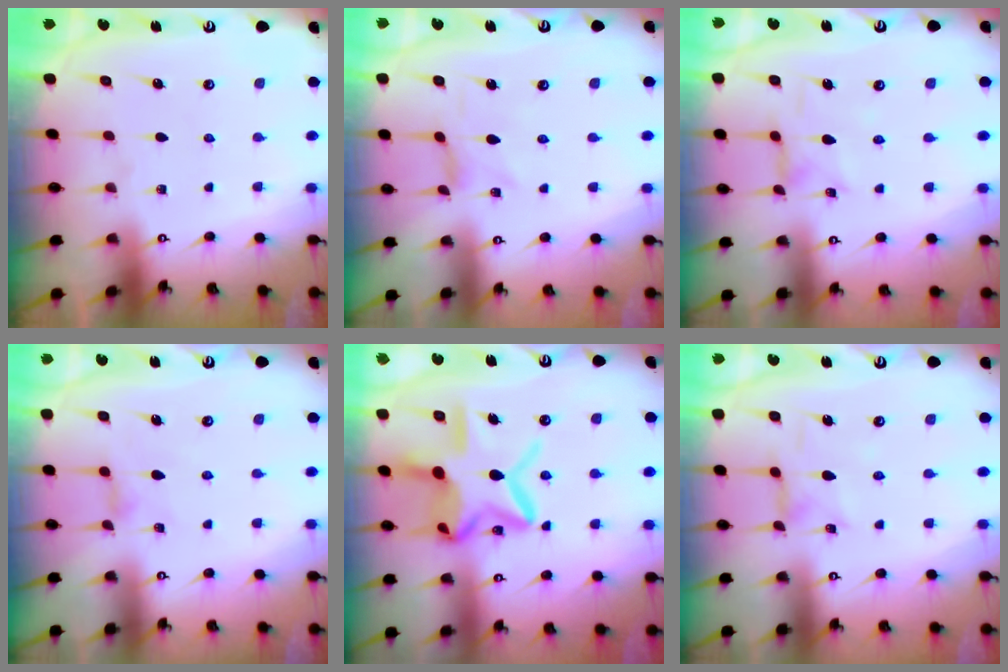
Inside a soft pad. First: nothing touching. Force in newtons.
{"total": 0.0}
{"total": 1.4, "press": 1.4, "slide": 0.3}
{"total": 2.3, "press": 2.2, "slide": 0.4}
{"total": 16.4, "press": 16.4, "slide": 1.3}
{"total": 1.4, "press": 1.4, "slide": 0.3}